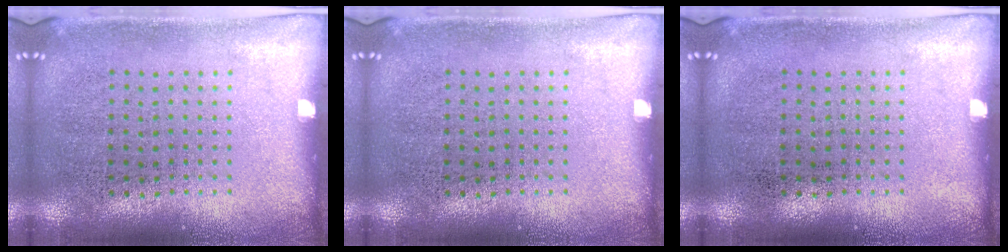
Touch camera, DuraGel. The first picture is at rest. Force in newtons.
{"total": 0.0}
{"total": 0.0}